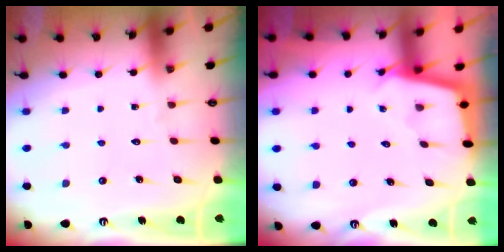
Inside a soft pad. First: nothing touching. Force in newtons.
{"total": 2.5, "press": 2.5, "slide": 0.2}